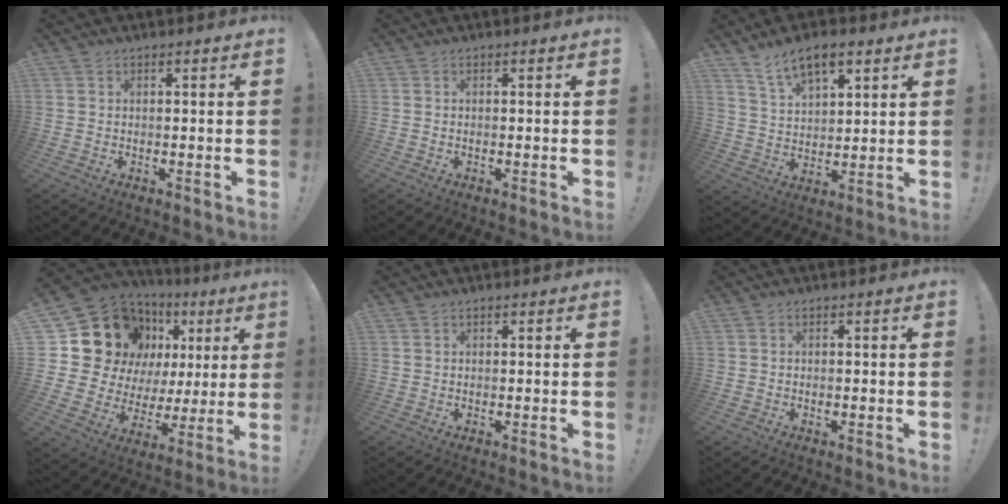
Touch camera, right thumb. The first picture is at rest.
{"total": 0.0}
{"total": 9.5, "force": [6.3, 4.4, 5.6], "torque": [-0.094, -0.026, 0.117]}
{"total": 18.7, "force": [9.6, 13.0, 9.3], "torque": [-0.148, -0.067, 0.204]}
{"total": 0.0}
{"total": 0.7, "force": [-0.5, 0.3, 0.3], "torque": [-0.013, 0.004, -0.007]}